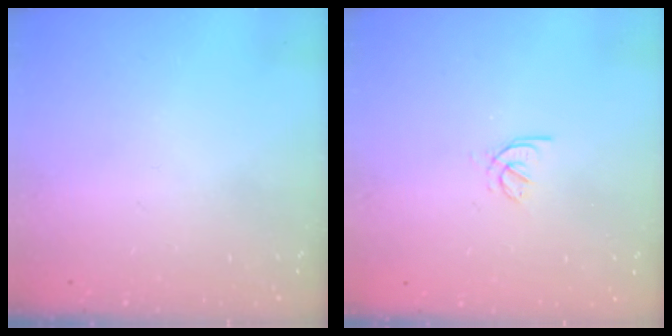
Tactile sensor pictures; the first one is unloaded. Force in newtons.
{"total": 3.2, "press": 3.2, "slide": 0.7}